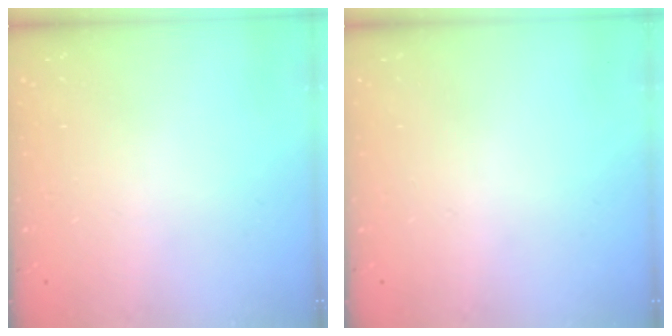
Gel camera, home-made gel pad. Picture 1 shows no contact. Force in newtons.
{"total": 0.0}